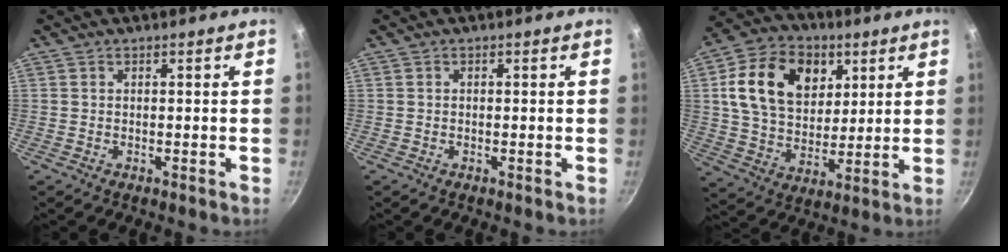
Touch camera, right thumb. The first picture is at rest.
{"total": 0.0}
{"total": 18.5, "force": [6.0, 13.3, 11.3], "torque": [-0.174, -0.011, 0.100]}